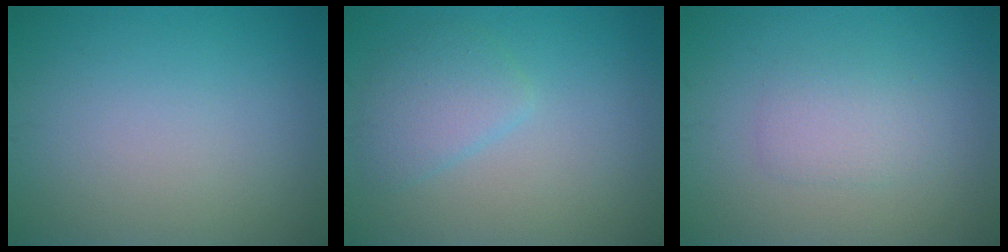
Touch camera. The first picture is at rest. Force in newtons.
{"total": 2.7, "press": 2.7, "slide": 0.2}
{"total": 1.9, "press": 1.9, "slide": 0.0}